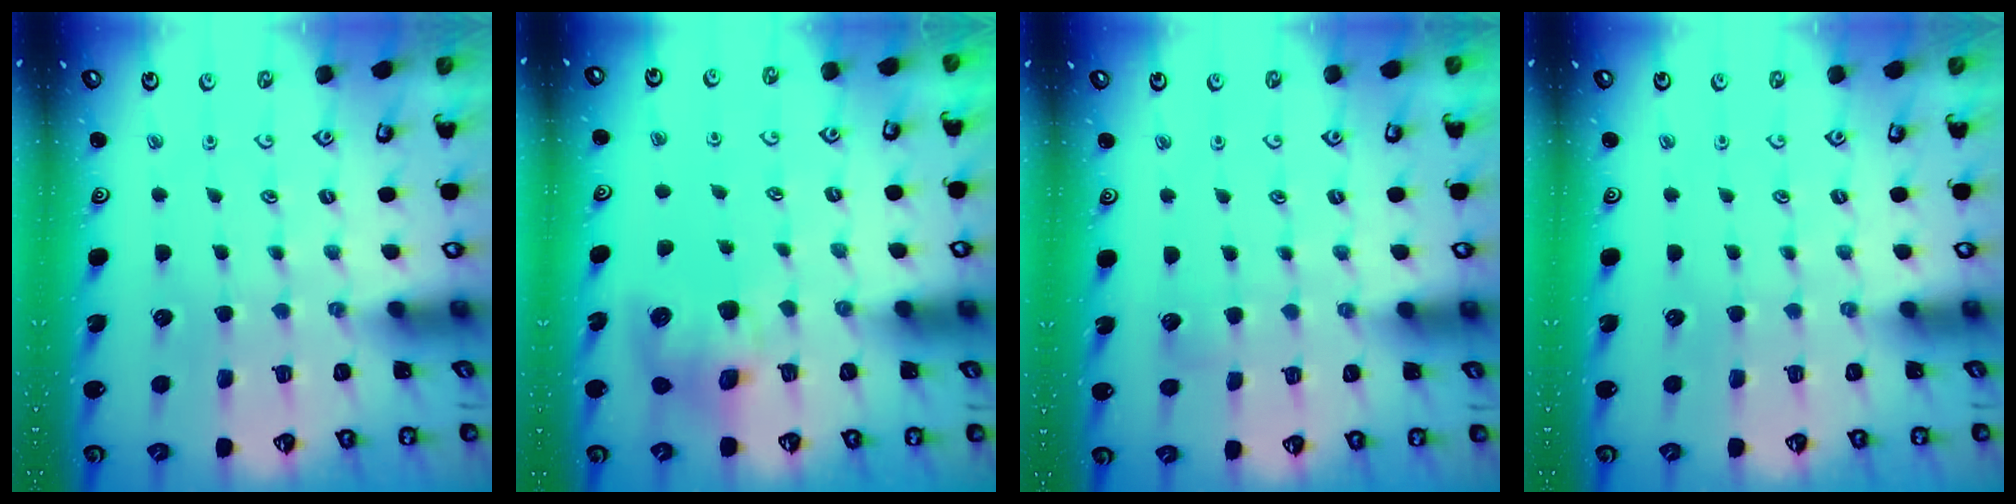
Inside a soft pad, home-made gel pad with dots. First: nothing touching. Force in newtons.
{"total": 7.9, "press": 7.8, "slide": 1.1}
{"total": 1.8, "press": 1.8, "slide": 0.2}
{"total": 0.0}